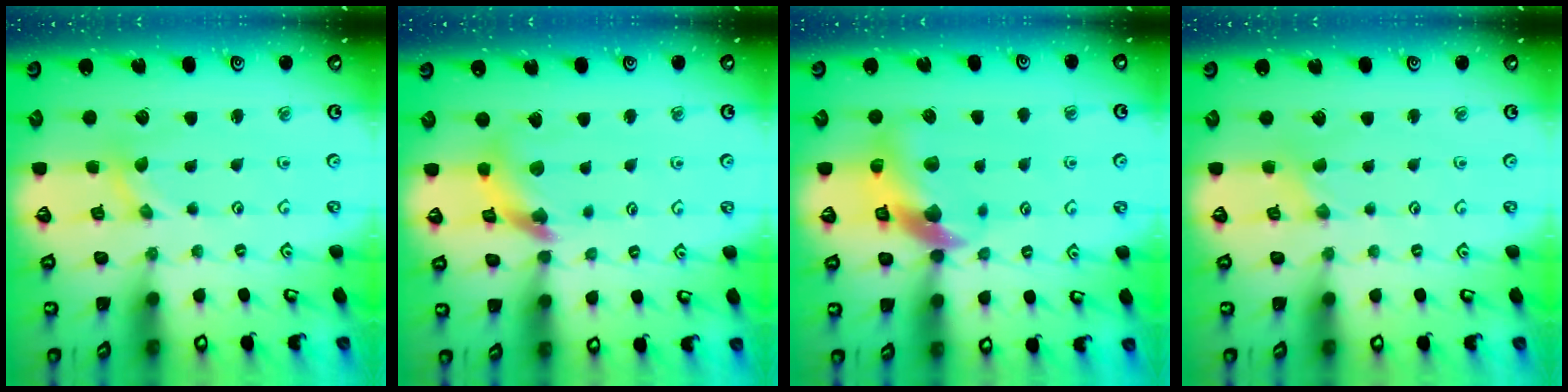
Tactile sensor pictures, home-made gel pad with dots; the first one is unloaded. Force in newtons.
{"total": 11.4, "press": 11.3, "slide": 1.3}
{"total": 12.1, "press": 12.0, "slide": 1.7}
{"total": 0.0}